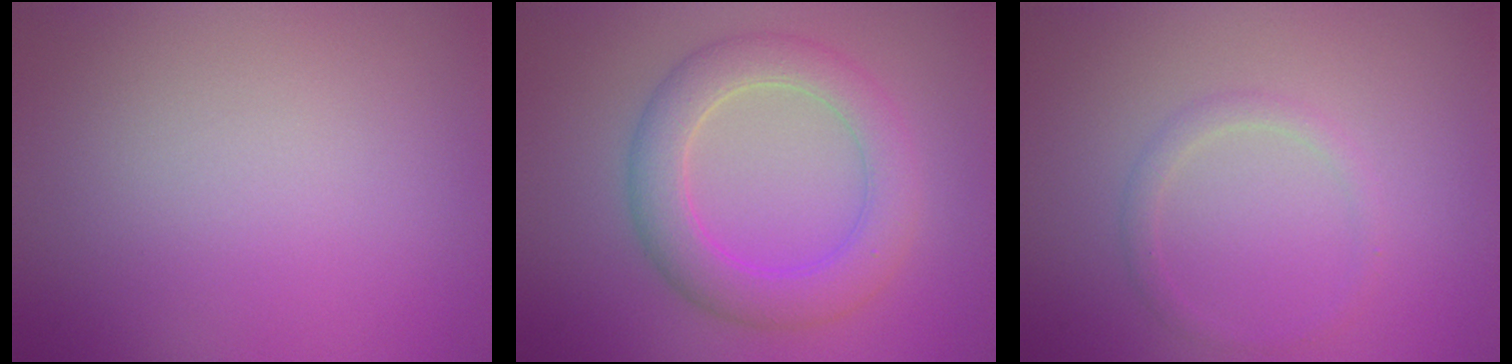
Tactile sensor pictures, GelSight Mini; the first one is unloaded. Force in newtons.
{"total": 5.2, "press": 5.2, "slide": 0.1}
{"total": 1.3, "press": 1.3, "slide": 0.1}